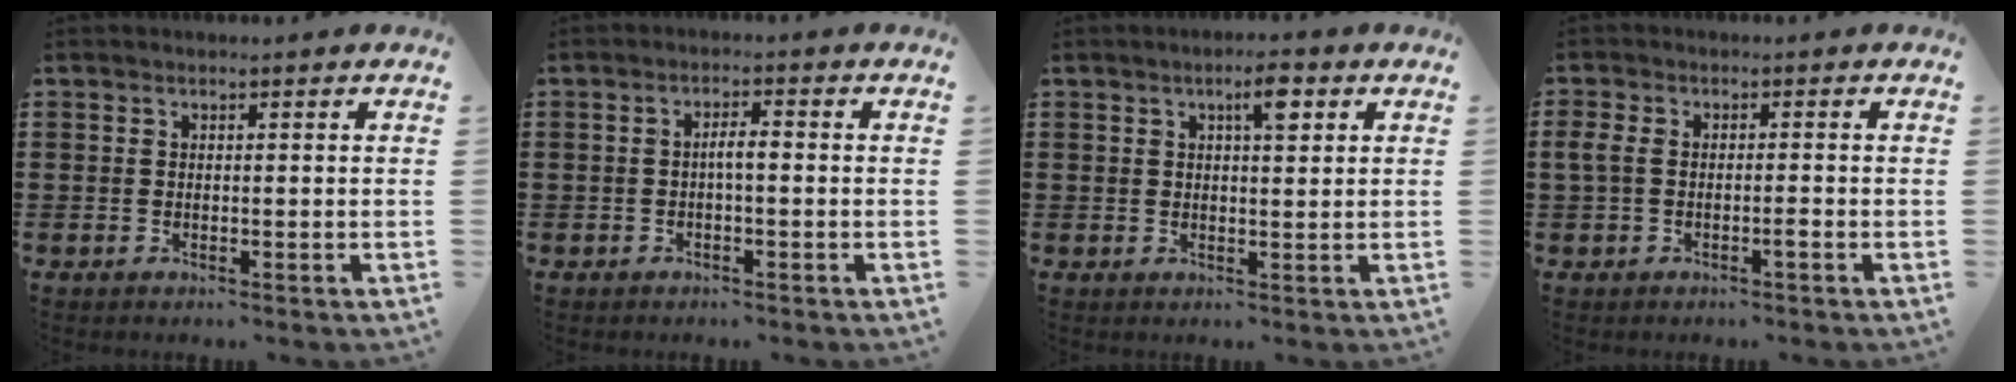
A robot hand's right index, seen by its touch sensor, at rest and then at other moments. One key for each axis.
{"total": 2.1, "fx": -0.3, "fy": 0.4, "fz": 2.0, "tx": -0.038, "ty": 0.003, "tz": -0.007}
{"total": 3.9, "fx": 2.0, "fy": 0.7, "fz": 3.2, "tx": -0.053, "ty": 0.002, "tz": 0.029}
{"total": 2.4, "fx": -0.7, "fy": 1.0, "fz": 2.0, "tx": -0.046, "ty": 0.000, "tz": -0.017}